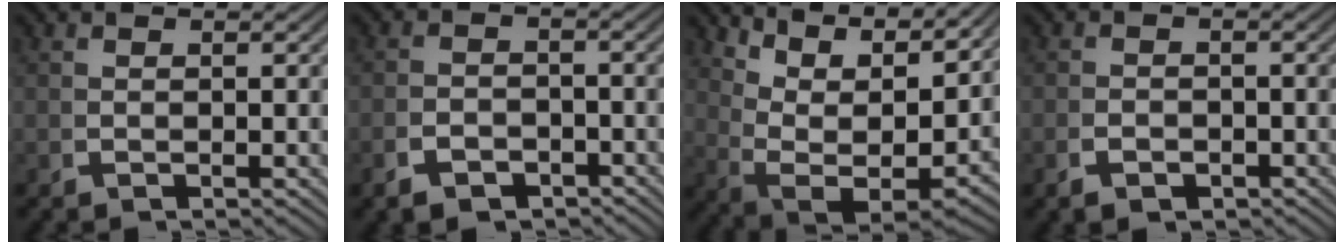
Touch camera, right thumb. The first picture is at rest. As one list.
[{"total": 3.0, "force": [-2.4, 1.5, 0.8], "torque": [0.000, -0.008, -0.039]}, {"total": 12.8, "force": [2.2, 8.4, 9.4], "torque": [-0.200, -0.051, 0.055]}, {"total": 1.8, "force": [-1.4, 1.0, 0.6], "torque": [-0.004, -0.005, -0.023]}]